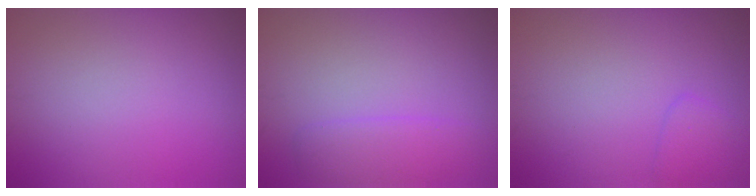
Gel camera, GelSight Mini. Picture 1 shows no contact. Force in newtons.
{"total": 2.5, "press": 2.5, "slide": 0.2}
{"total": 1.5, "press": 1.5, "slide": 0.0}